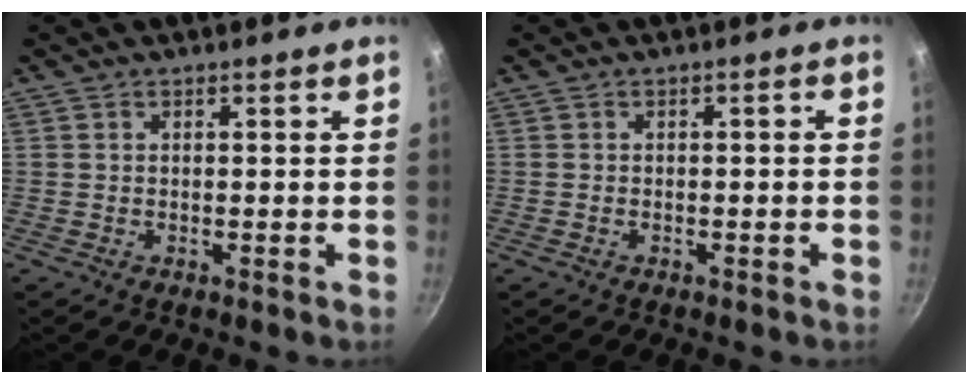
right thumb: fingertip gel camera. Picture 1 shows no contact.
{"total": 1.0, "force": [-0.7, 0.5, 0.6], "torque": [-0.014, 0.015, -0.008]}